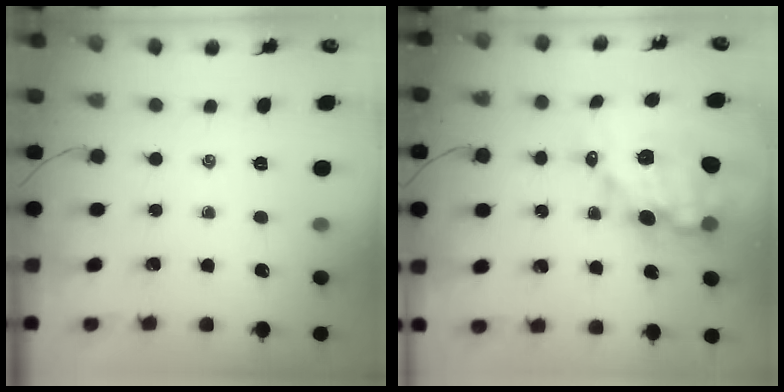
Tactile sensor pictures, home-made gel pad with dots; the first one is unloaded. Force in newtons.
{"total": 13.7, "press": 13.2, "slide": 3.6}